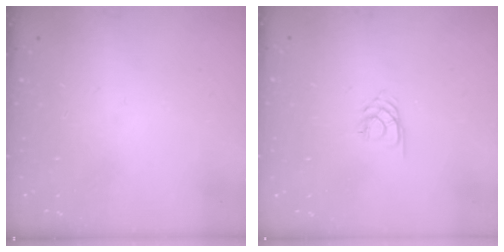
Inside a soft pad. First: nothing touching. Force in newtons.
{"total": 2.1, "press": 2.0, "slide": 0.3}